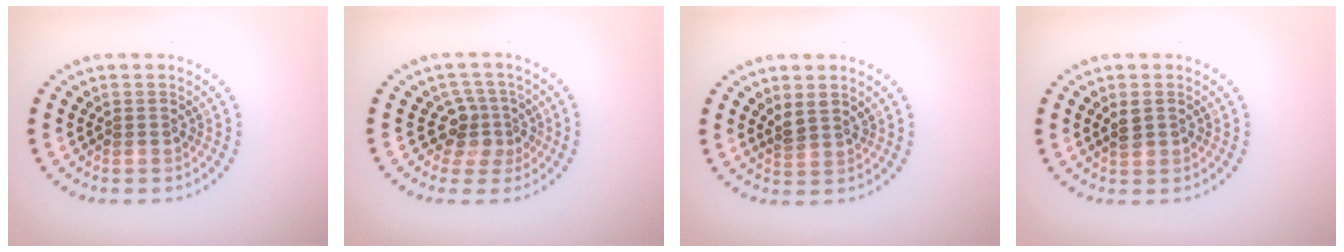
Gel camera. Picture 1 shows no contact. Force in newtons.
{"total": 2.8, "press": 2.0, "slide": 2.0}
{"total": 1.3, "press": 1.0, "slide": 0.8}
{"total": 1.3, "press": 1.3, "slide": 0.1}